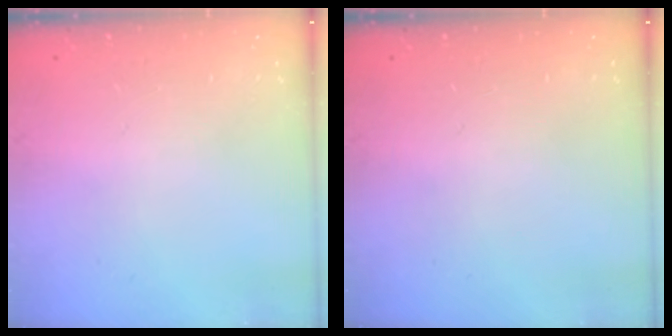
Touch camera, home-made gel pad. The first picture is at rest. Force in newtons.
{"total": 0.0}